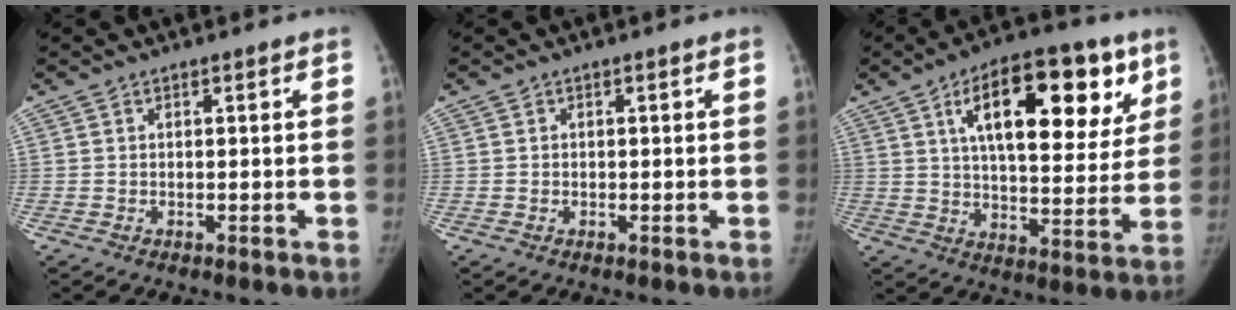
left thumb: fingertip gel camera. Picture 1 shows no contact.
{"total": 0.0}
{"total": 22.5, "force": [9.6, 10.1, 17.6], "torque": [-0.219, -0.016, 0.147]}